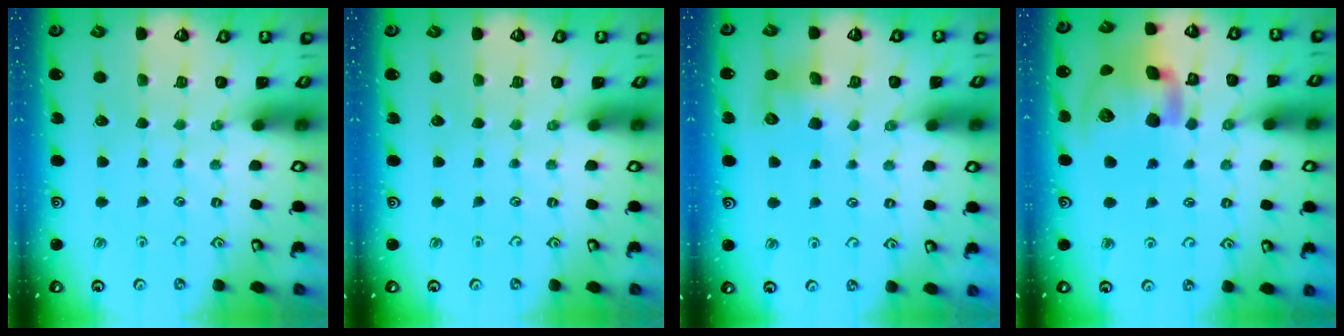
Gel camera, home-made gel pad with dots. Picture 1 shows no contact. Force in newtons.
{"total": 0.0}
{"total": 7.8, "press": 7.8, "slide": 0.5}
{"total": 20.7, "press": 20.5, "slide": 3.1}